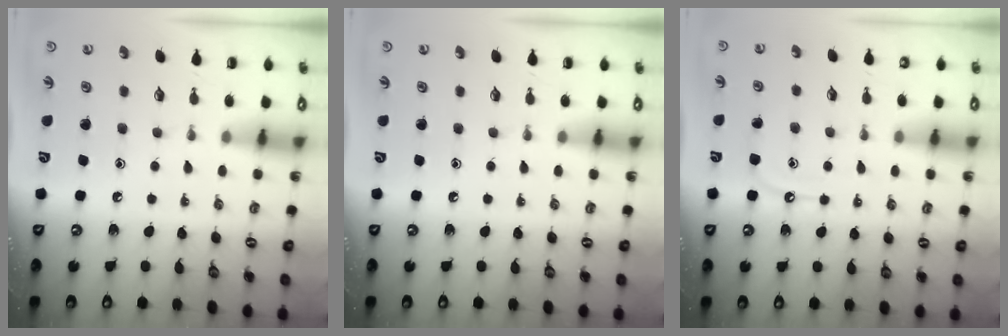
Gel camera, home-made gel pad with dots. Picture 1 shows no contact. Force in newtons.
{"total": 0.0}
{"total": 6.0, "press": 5.9, "slide": 0.6}